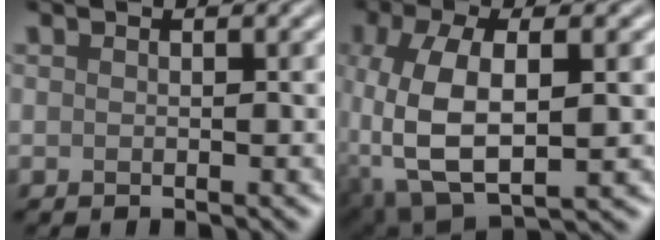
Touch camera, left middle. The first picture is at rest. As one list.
[{"total": 9.1, "force": [-1.1, 4.4, 7.9], "torque": [-0.177, -0.003, -0.022]}]